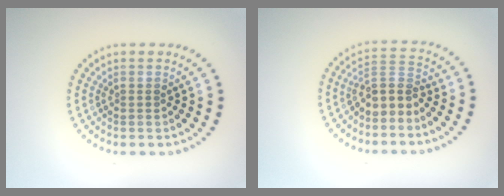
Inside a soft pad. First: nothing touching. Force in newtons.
{"total": 3.1, "press": 2.5, "slide": 1.8}